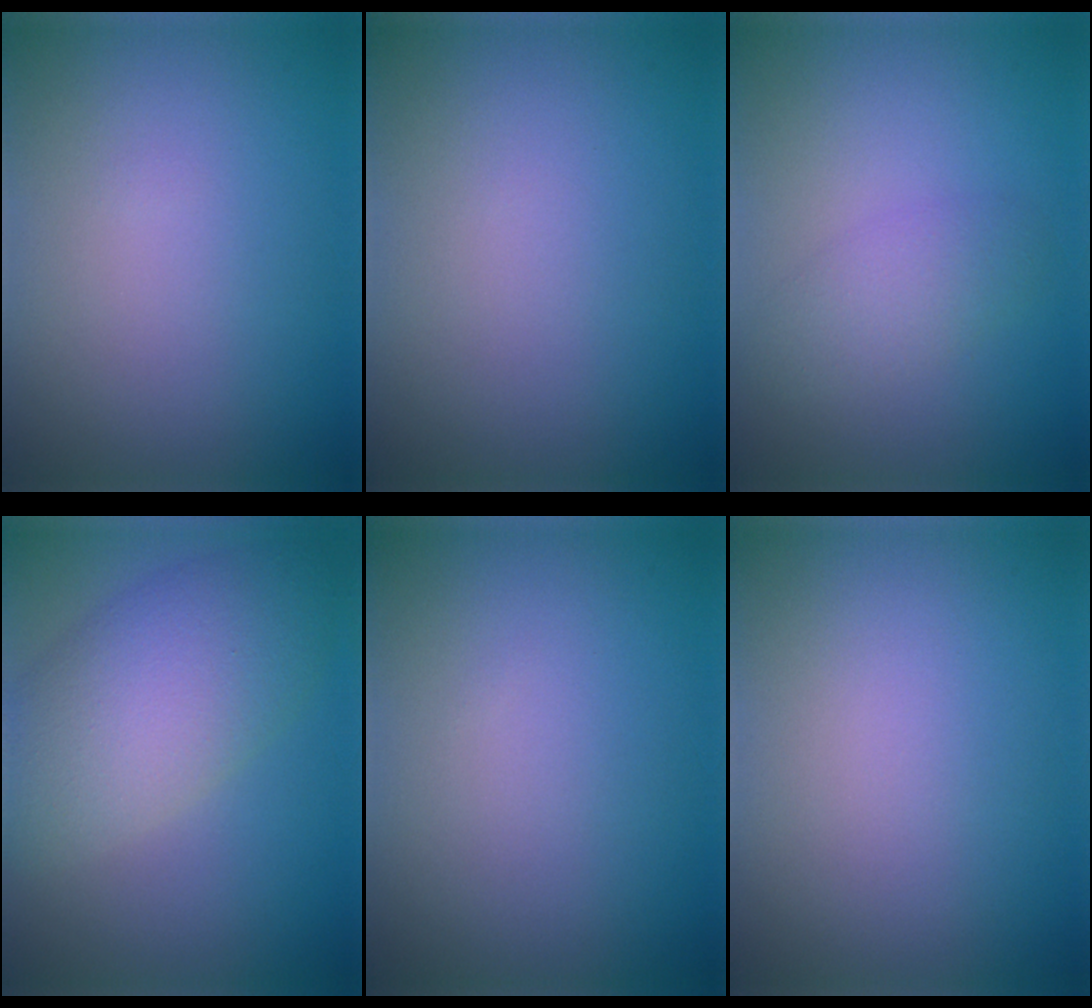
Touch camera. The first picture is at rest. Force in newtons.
{"total": 0.0}
{"total": 2.3, "press": 2.3, "slide": 0.1}
{"total": 7.9, "press": 7.8, "slide": 0.2}
{"total": 0.0}
{"total": 0.0}